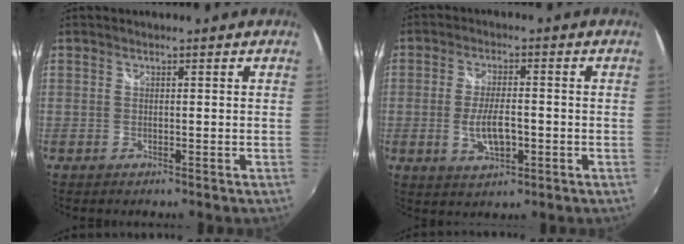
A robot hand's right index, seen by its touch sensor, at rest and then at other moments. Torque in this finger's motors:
{"motor_torque": [0.09, 0.00, 0.35, 0.09]}